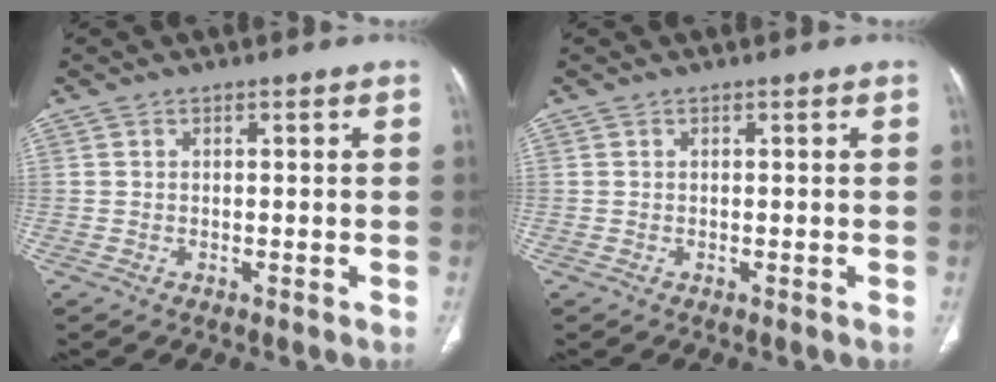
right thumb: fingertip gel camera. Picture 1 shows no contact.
{"total": 0.0}